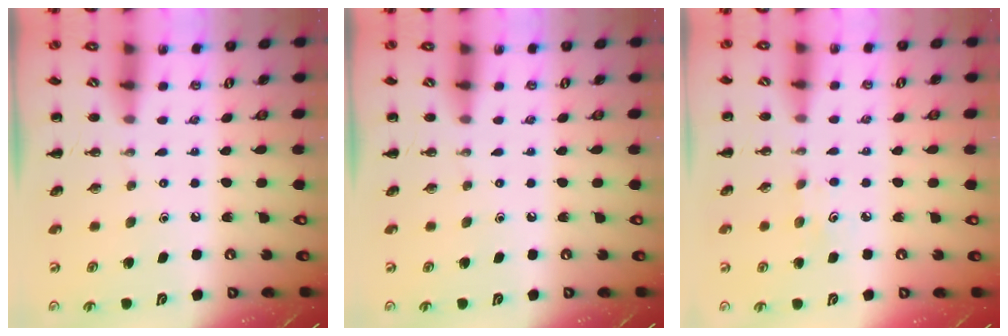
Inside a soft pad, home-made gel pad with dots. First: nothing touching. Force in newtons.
{"total": 0.0}
{"total": 4.0, "press": 3.8, "slide": 1.0}